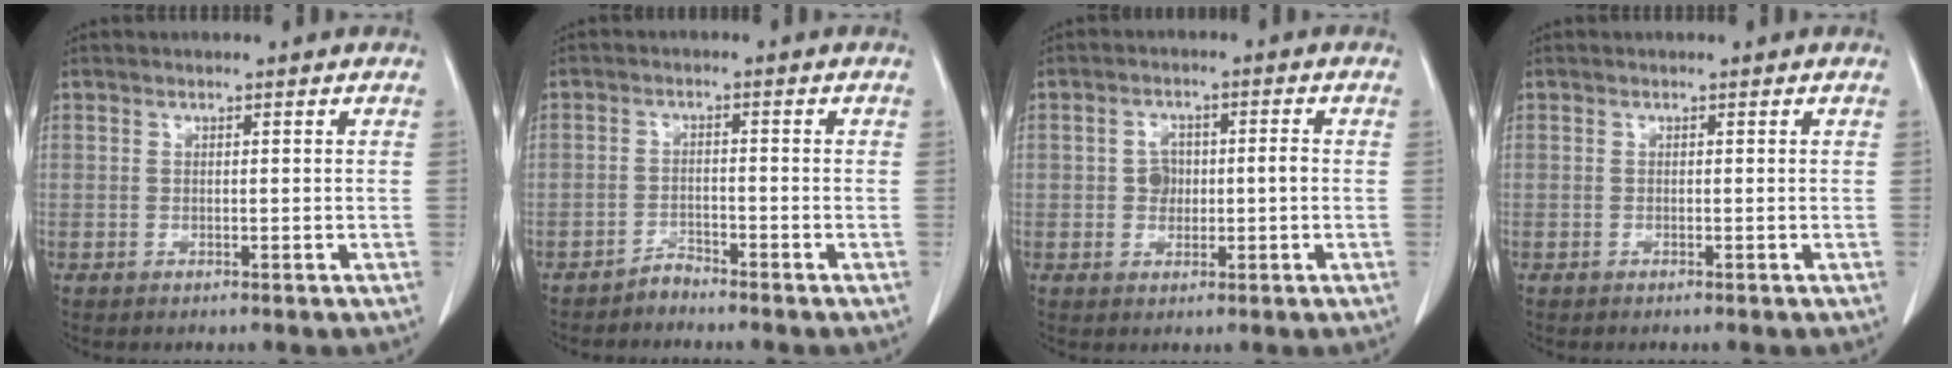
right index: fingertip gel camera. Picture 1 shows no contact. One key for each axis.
{"total": 1.9, "fx": -1.9, "fy": 0.3, "fz": -0.1, "tx": 0.009, "ty": -0.002, "tz": -0.032}
{"total": 3.9, "fx": -0.2, "fy": 2.5, "fz": 3.1, "tx": -0.055, "ty": 0.015, "tz": 0.000}
{"total": 0.0}